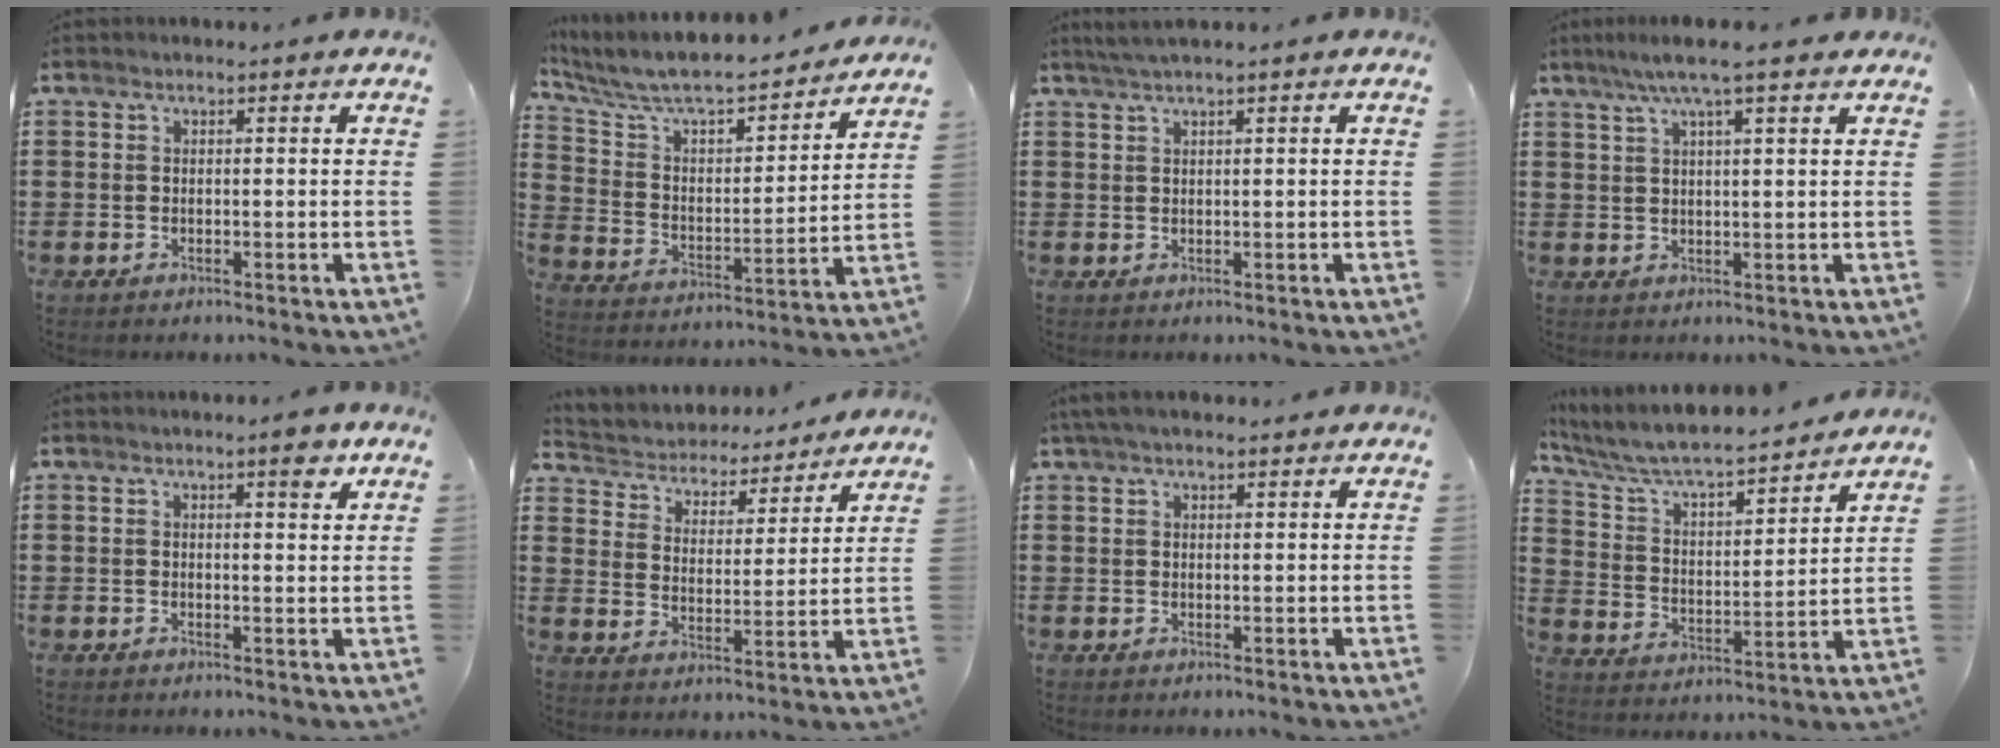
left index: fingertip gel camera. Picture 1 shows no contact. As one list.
[{"total": 6.8, "force": [6.2, 1.4, 2.5], "torque": [-0.080, -0.051, 0.101]}, {"total": 1.5, "force": [1.0, -0.1, 1.1], "torque": [-0.020, 0.000, 0.018]}, {"total": 5.9, "force": [4.1, 0.4, 4.2], "torque": [-0.090, 0.002, 0.072]}, {"total": 3.3, "force": [2.2, 0.5, 2.4], "torque": [-0.034, -0.002, 0.035]}, {"total": 3.8, "force": [3.7, 0.8, -0.1], "torque": [-0.024, -0.032, 0.056]}, {"total": 2.7, "force": [2.1, 0.8, 1.5], "torque": [-0.034, 0.006, 0.041]}, {"total": 6.7, "force": [6.1, 0.7, 2.6], "torque": [-0.079, -0.046, 0.098]}]